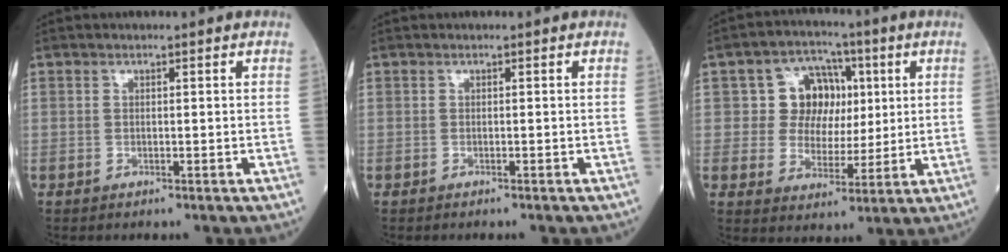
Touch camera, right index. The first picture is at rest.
{"total": 0.6, "force": [-0.5, 0.1, 0.2], "torque": [-0.003, -0.001, -0.007]}
{"total": 8.7, "force": [2.0, 7.4, 4.0], "torque": [-0.061, 0.026, 0.040]}